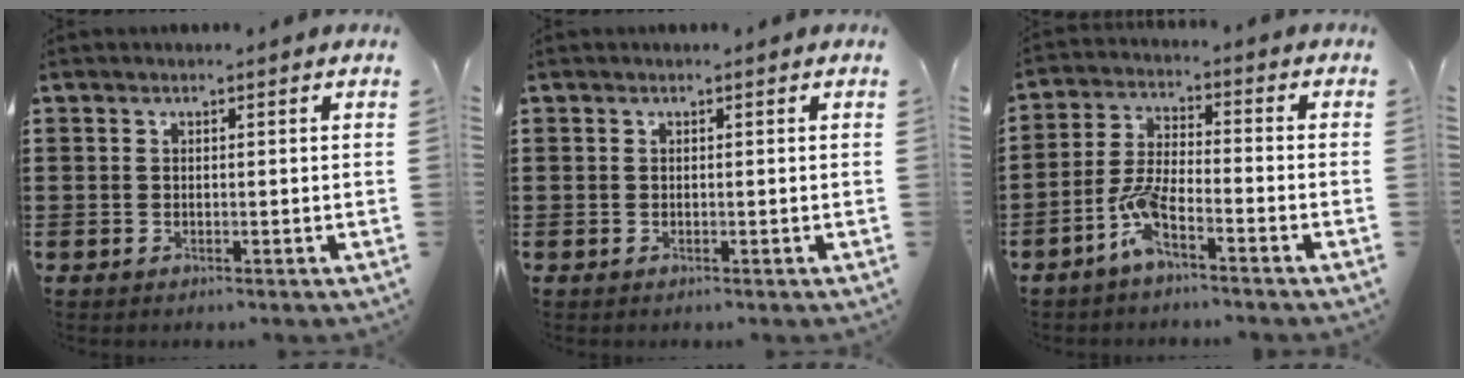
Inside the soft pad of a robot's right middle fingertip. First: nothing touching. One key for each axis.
{"total": 0.0}
{"total": 6.2, "fx": -4.0, "fy": 1.3, "fz": 4.6, "tx": -0.112, "ty": -0.010, "tz": -0.079}